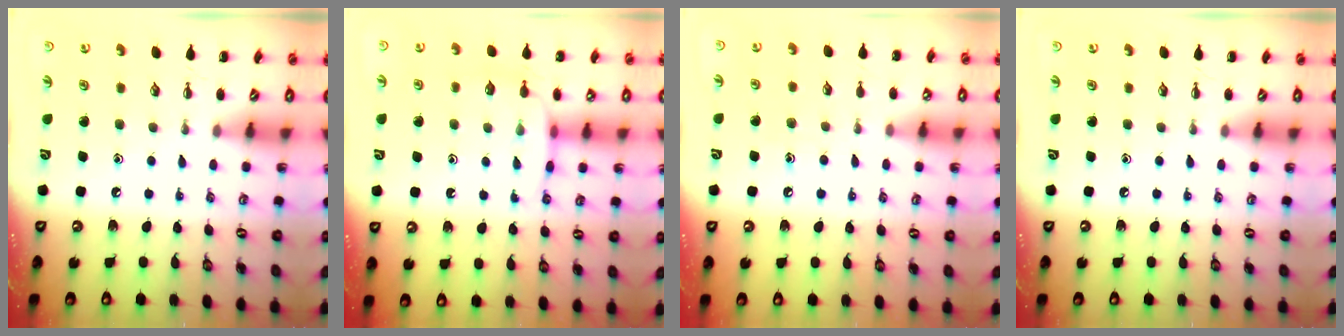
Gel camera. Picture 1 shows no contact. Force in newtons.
{"total": 8.4, "press": 8.2, "slide": 1.6}
{"total": 8.1, "press": 7.9, "slide": 1.8}
{"total": 0.0}